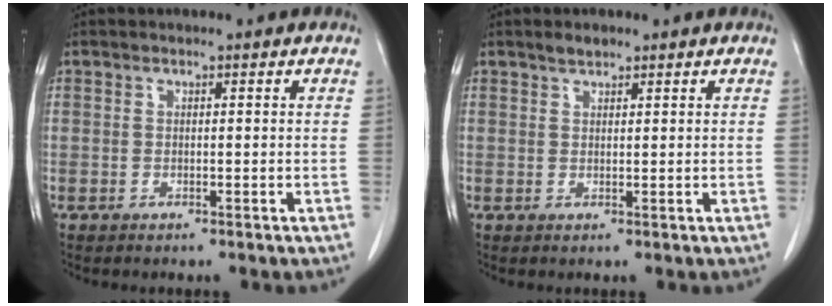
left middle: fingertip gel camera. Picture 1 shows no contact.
{"total": 1.4, "force": [1.2, 0.6, 0.5], "torque": [-0.012, 0.002, 0.022]}